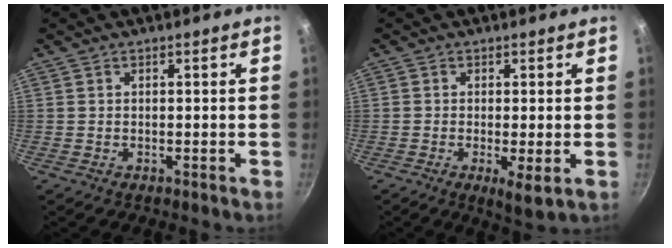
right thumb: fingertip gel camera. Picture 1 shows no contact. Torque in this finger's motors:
{"motor_torque": [-0.36, 0.10, -0.23, -0.10, -0.04]}